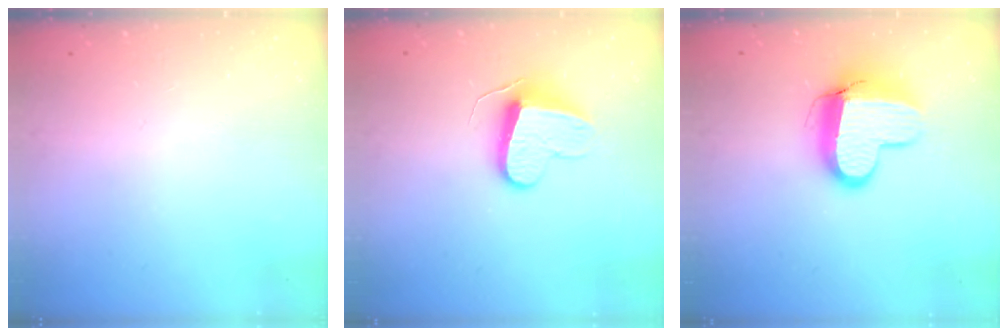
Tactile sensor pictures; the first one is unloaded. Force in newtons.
{"total": 9.2, "press": 9.2, "slide": 0.3}
{"total": 11.6, "press": 11.6, "slide": 0.6}